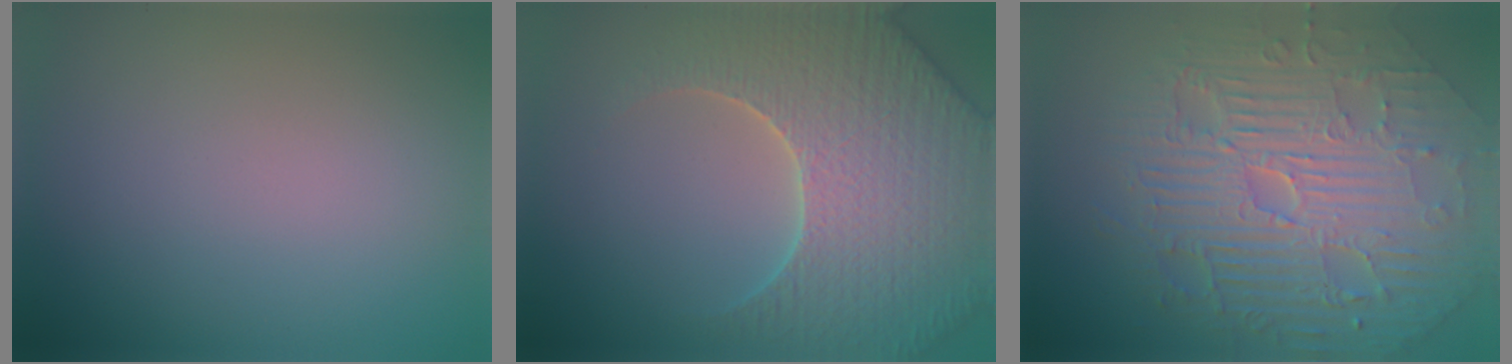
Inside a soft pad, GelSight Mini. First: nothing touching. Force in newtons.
{"total": 7.8, "press": 7.5, "slide": 2.1}
{"total": 11.0, "press": 7.1, "slide": 8.4}